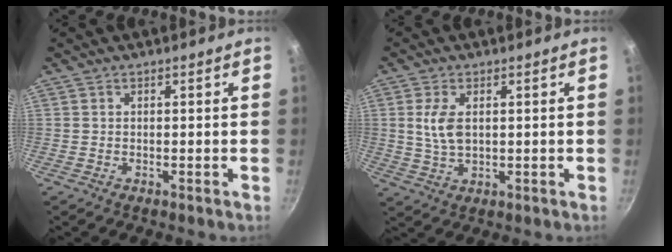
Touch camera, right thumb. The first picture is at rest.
{"total": 5.8, "force": [1.1, 3.2, 4.7], "torque": [-0.092, -0.004, 0.023]}